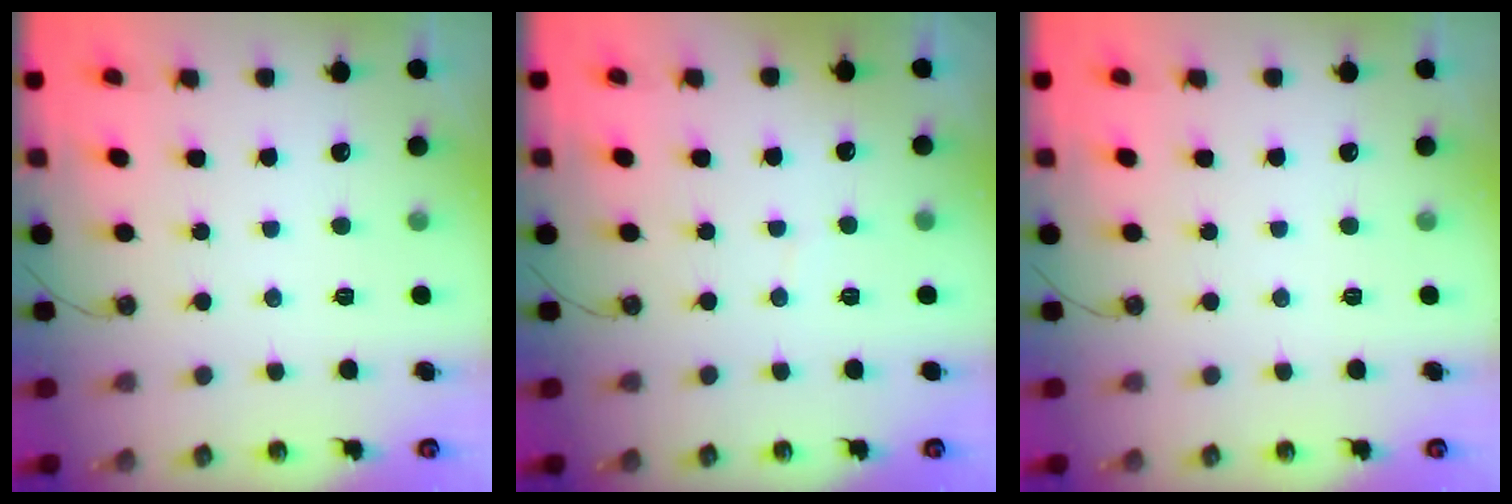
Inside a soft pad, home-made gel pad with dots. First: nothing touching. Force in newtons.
{"total": 1.6, "press": 1.5, "slide": 0.1}
{"total": 0.0}